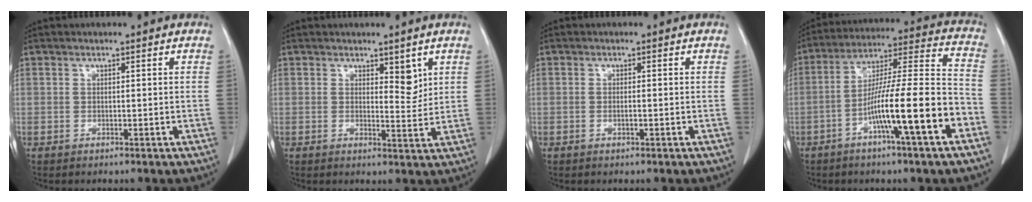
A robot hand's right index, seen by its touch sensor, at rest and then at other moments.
{"total": 3.3, "force": [1.9, 1.4, 2.4], "torque": [-0.029, -0.012, 0.030]}
{"total": 0.7, "force": [-0.2, 0.1, 0.6], "torque": [-0.013, 0.000, -0.002]}
{"total": 16.2, "force": [-6.7, 0.2, 14.8], "torque": [-0.246, 0.007, -0.113]}